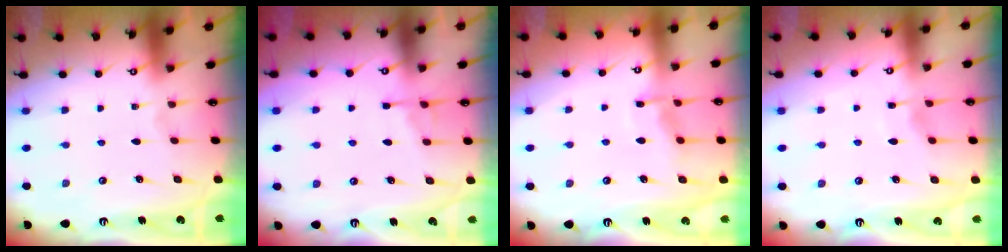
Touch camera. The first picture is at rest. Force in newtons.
{"total": 3.9, "press": 3.9, "slide": 0.6}
{"total": 7.0, "press": 6.9, "slide": 0.7}
{"total": 3.2, "press": 3.2, "slide": 0.4}